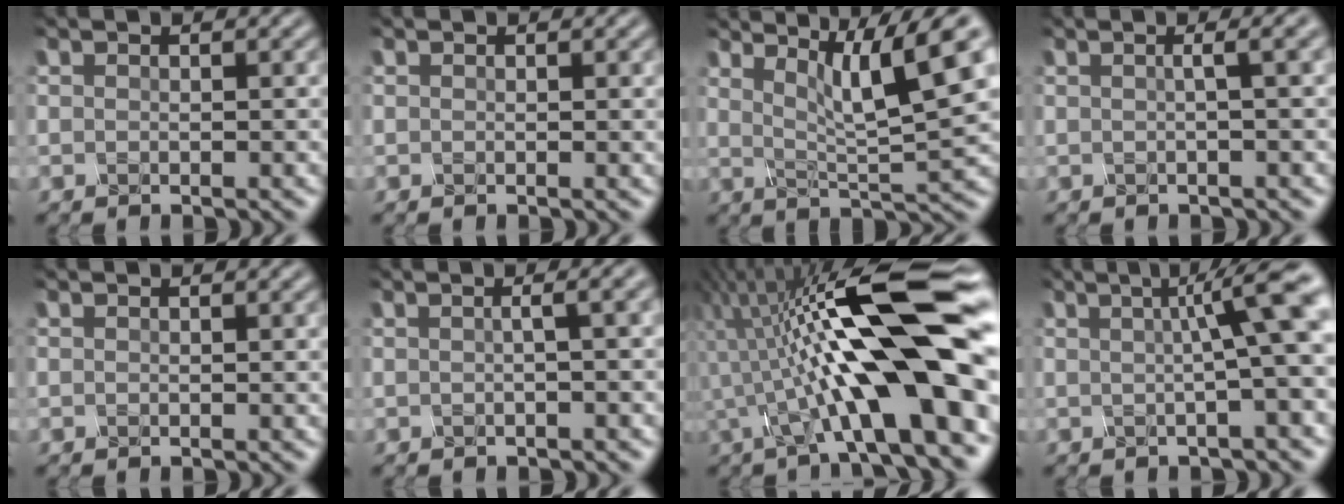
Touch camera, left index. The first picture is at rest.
{"total": 0.6, "force": [0.2, 0.1, 0.5], "torque": [-0.004, -0.003, 0.005]}
{"total": 8.5, "force": [3.9, 1.1, 7.5], "torque": [-0.114, 0.013, 0.085]}
{"total": 4.1, "force": [1.3, 1.6, 3.6], "torque": [-0.030, 0.036, 0.001]}
{"total": 0.5, "force": [0.2, 0.2, 0.4], "torque": [-0.002, 0.000, 0.001]}
{"total": 5.0, "force": [1.4, 2.4, 4.2], "torque": [-0.030, 0.043, 0.004]}
{"total": 12.0, "force": [-2.1, 1.9, 11.6], "torque": [-0.191, 0.025, -0.020]}
{"total": 6.4, "force": [0.6, 0.6, 6.4], "torque": [-0.072, 0.014, 0.018]}